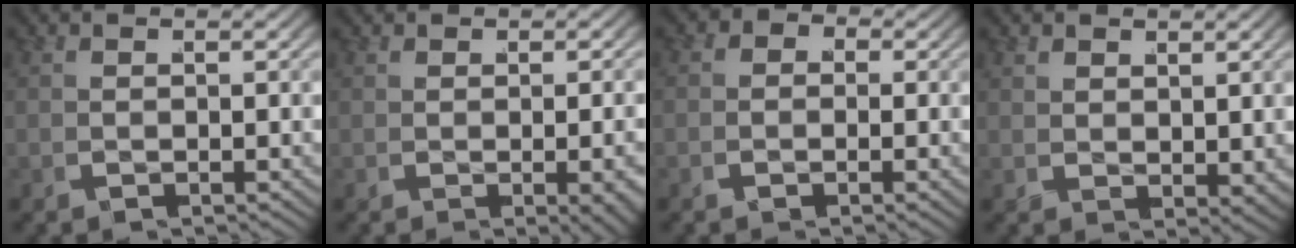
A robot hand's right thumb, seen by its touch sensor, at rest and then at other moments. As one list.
[{"total": 1.5, "force": [-0.2, 0.3, 1.5], "torque": [-0.020, -0.008, 0.005]}, {"total": 2.0, "force": [-0.8, 1.8, 0.1], "torque": [-0.013, -0.002, -0.025]}, {"total": 1.2, "force": [1.2, 0.1, 0.1], "torque": [0.002, 0.000, 0.026]}]